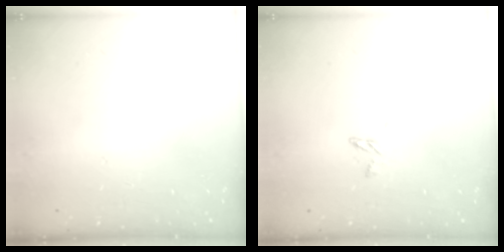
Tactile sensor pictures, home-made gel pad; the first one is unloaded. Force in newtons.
{"total": 3.7, "press": 3.6, "slide": 0.4}